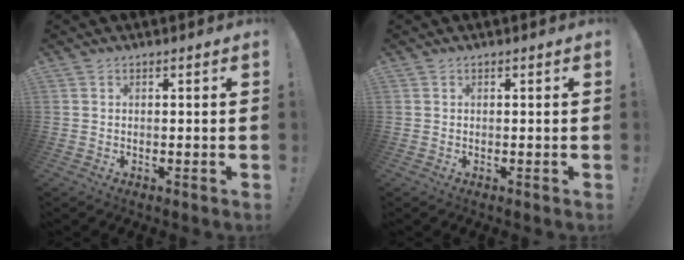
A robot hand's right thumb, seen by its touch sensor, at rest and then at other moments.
{"total": 0.0}